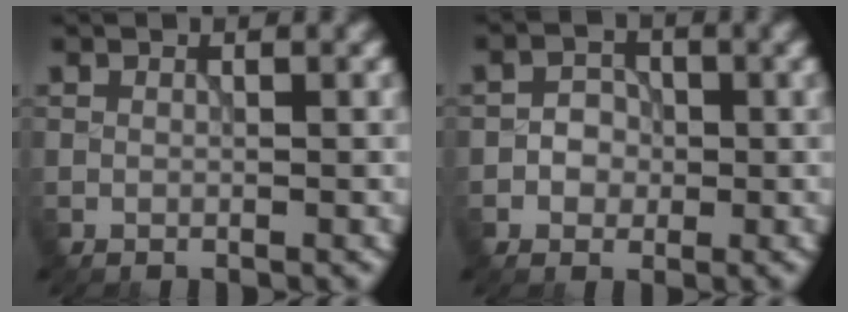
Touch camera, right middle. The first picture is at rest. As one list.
[{"total": 2.0, "force": [-0.5, 1.8, 0.9], "torque": [-0.006, 0.003, -0.010]}]